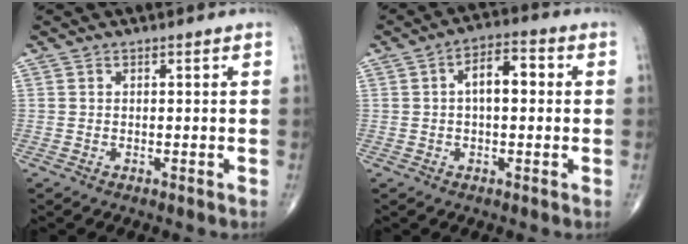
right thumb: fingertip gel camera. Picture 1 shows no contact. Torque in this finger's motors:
{"motor_torque": [0.71, 0.60, 0.64, -0.06, 0.05]}